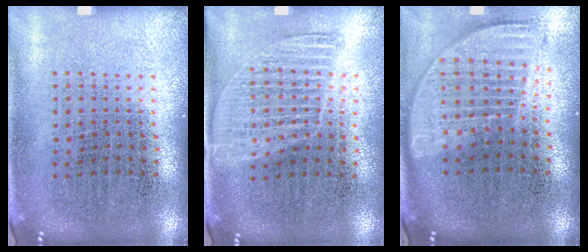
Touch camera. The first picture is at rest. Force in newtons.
{"total": 1.3, "press": 1.1, "slide": 0.6}
{"total": 1.8, "press": 1.5, "slide": 1.0}